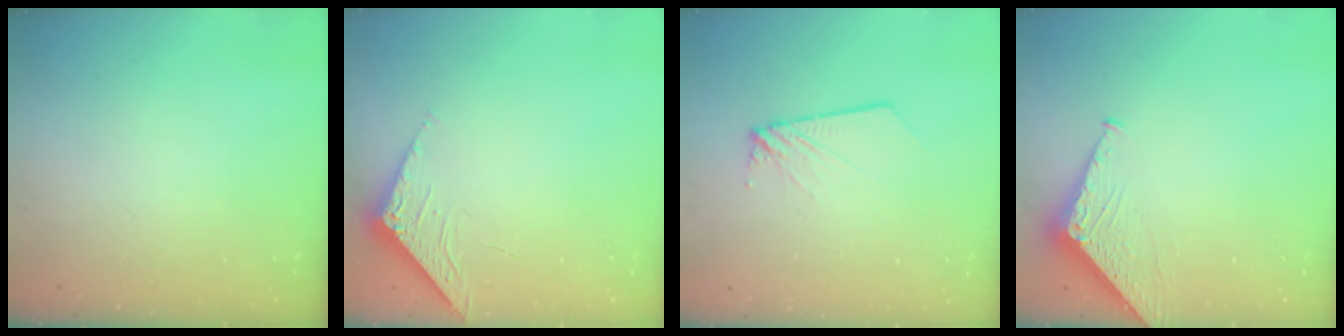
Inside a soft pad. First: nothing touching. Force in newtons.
{"total": 6.9, "press": 6.9, "slide": 0.5}
{"total": 2.8, "press": 2.8, "slide": 0.3}
{"total": 3.5, "press": 3.4, "slide": 0.3}